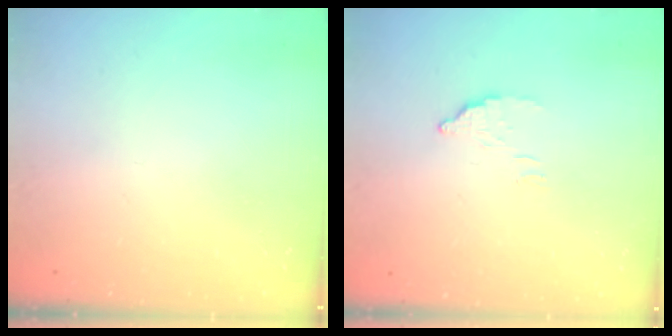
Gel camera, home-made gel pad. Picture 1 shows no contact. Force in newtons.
{"total": 4.5, "press": 4.4, "slide": 0.2}